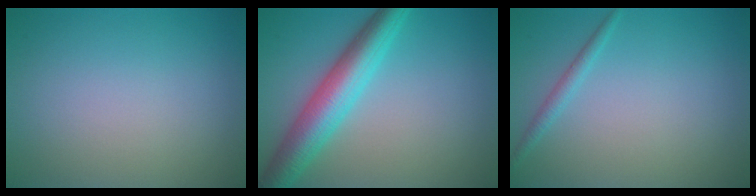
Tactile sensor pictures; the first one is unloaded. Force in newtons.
{"total": 6.4, "press": 6.4, "slide": 0.1}
{"total": 1.1, "press": 1.1, "slide": 0.1}